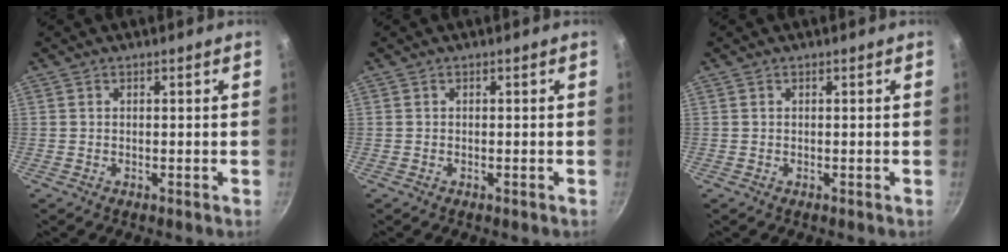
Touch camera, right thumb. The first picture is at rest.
{"total": 0.0}
{"total": 0.0}